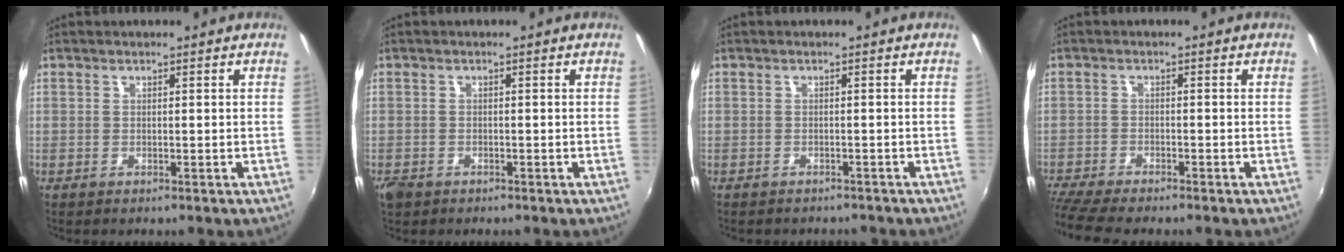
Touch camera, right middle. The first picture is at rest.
{"total": 2.7, "force": [-1.8, 1.6, 1.3], "torque": [-0.030, -0.008, -0.033]}
{"total": 3.0, "force": [-2.7, 1.0, 0.8], "torque": [-0.018, -0.012, -0.034]}
{"total": 8.0, "force": [-7.1, 0.9, 3.6], "torque": [-0.103, -0.035, -0.125]}